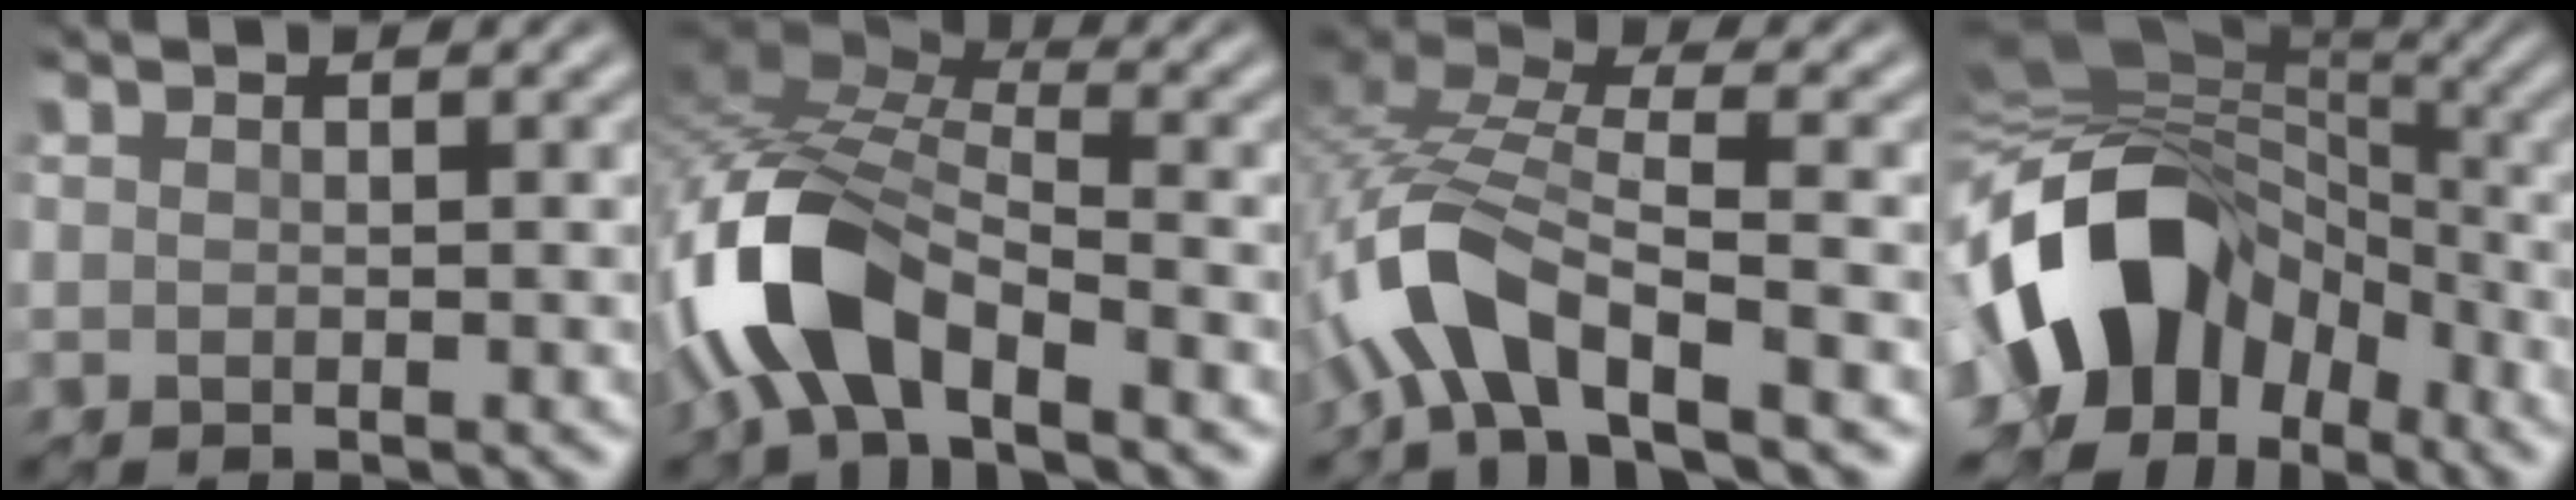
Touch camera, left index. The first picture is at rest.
{"total": 7.7, "force": [-4.8, 2.6, 5.5], "torque": [-0.117, 0.010, -0.104]}
{"total": 7.2, "force": [-4.5, 1.7, 5.4], "torque": [-0.120, 0.009, -0.095]}
{"total": 14.3, "force": [-5.2, 10.2, 8.6], "torque": [-0.167, -0.006, -0.099]}